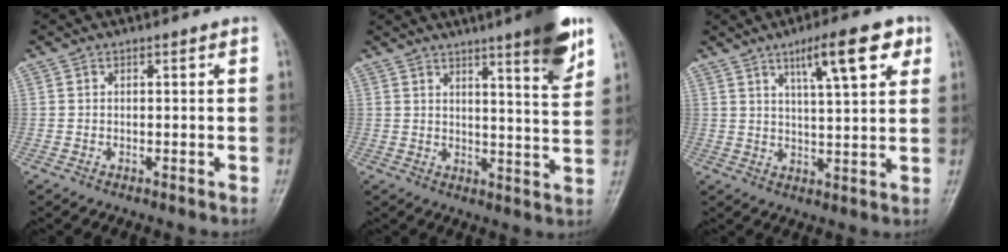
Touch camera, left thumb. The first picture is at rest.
{"total": 11.0, "force": [6.7, 1.1, 8.6], "torque": [-0.104, -0.039, 0.090]}
{"total": 10.8, "force": [5.6, 2.7, 8.9], "torque": [-0.121, -0.017, 0.085]}